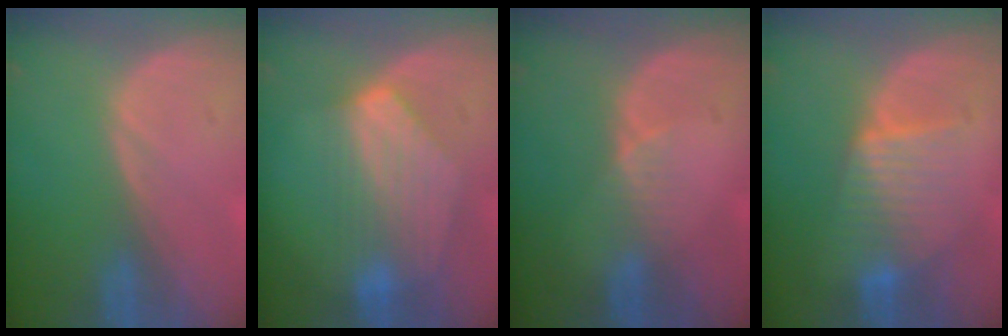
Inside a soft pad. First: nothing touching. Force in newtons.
{"total": 7.4, "press": 7.2, "slide": 1.6}
{"total": 2.3, "press": 1.8, "slide": 1.4}
{"total": 6.5, "press": 6.4, "slide": 0.4}